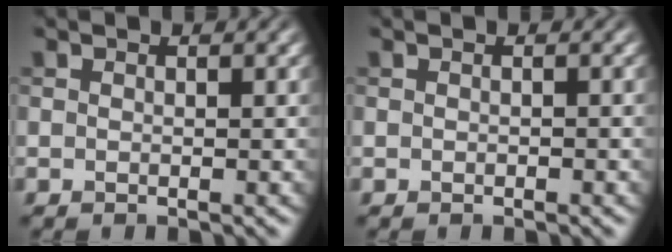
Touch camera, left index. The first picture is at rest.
{"total": 0.0}